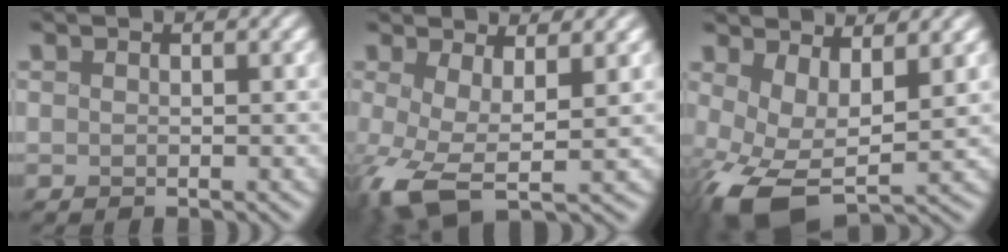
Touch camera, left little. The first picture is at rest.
{"total": 6.4, "force": [-1.2, 2.7, 5.7], "torque": [-0.118, -0.008, -0.027]}
{"total": 8.6, "force": [-1.4, 4.8, 7.0], "torque": [-0.148, -0.027, -0.018]}